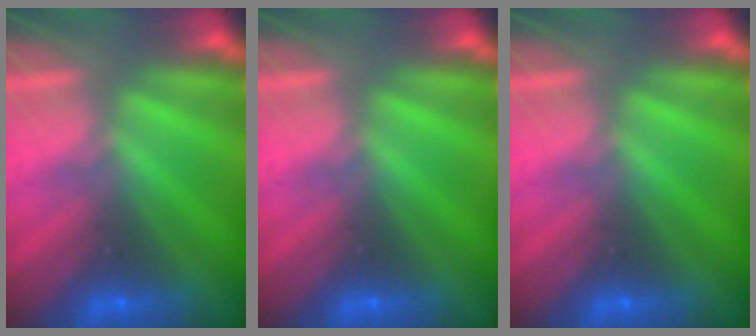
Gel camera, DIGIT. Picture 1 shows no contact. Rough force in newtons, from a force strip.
{"total": 0.0}
{"total": 0.0}